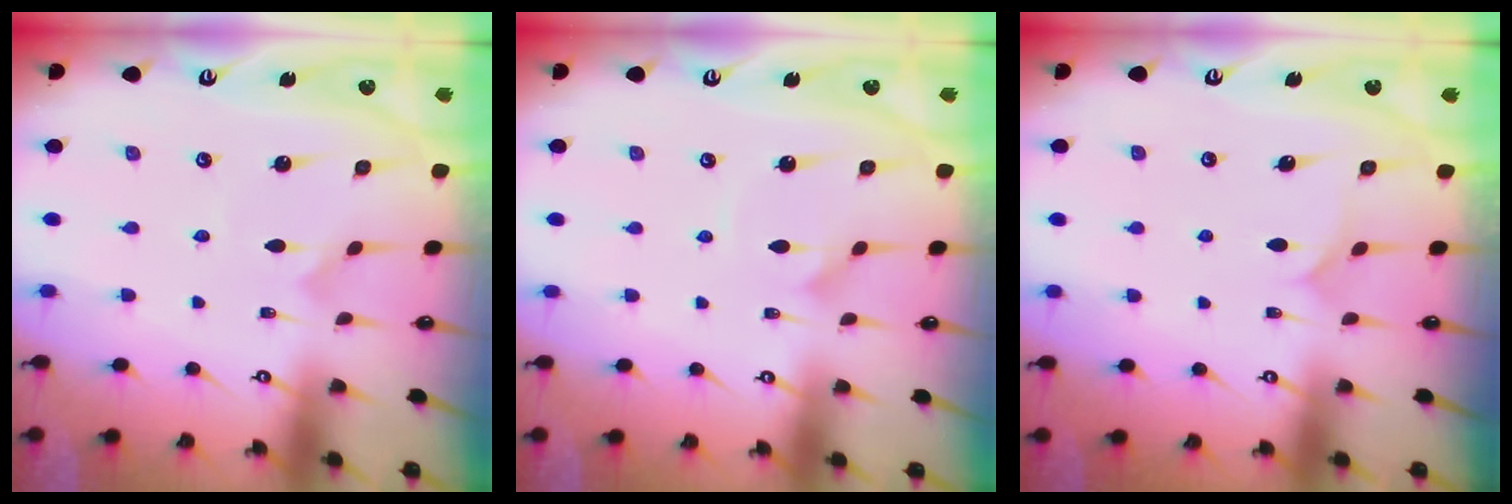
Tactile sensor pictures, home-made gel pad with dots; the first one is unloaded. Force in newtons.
{"total": 1.5, "press": 1.5, "slide": 0.0}
{"total": 4.6, "press": 4.5, "slide": 0.5}